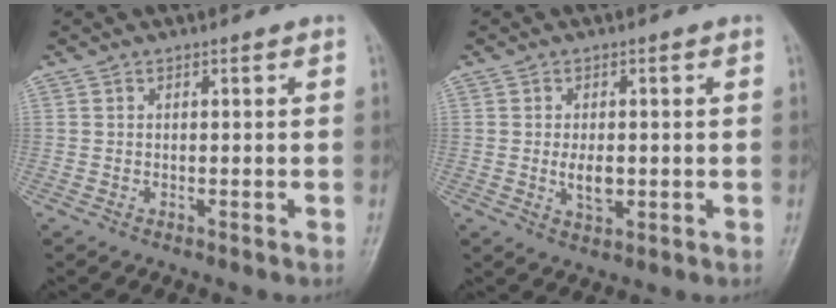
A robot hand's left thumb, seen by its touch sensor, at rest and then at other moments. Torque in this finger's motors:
{"motor_torque": [0.67, 0.80, 0.57, -0.11, 0.02]}